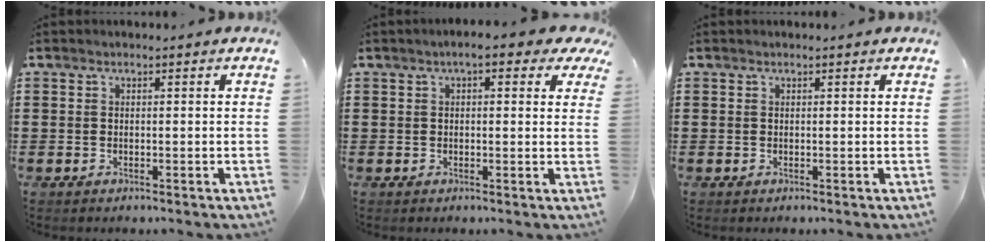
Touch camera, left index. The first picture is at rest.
{"total": 4.2, "force": [2.3, 1.2, 3.2], "torque": [-0.061, 0.002, 0.037]}
{"total": 0.0}